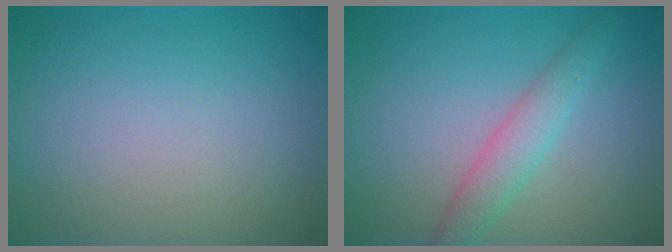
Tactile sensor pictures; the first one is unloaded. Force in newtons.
{"total": 2.9, "press": 2.9, "slide": 0.1}